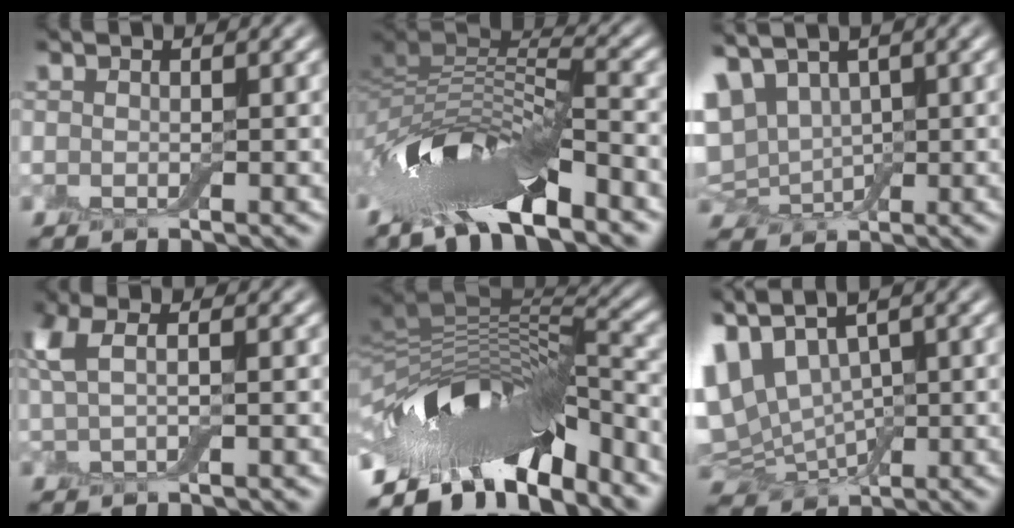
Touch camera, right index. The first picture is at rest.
{"total": 11.2, "force": [-5.4, 4.2, 8.9], "torque": [-0.158, 0.006, -0.103]}
{"total": 6.3, "force": [1.9, 4.4, 4.1], "torque": [-0.105, 0.002, 0.037]}
{"total": 2.7, "force": [0.6, 1.2, 2.4], "torque": [-0.056, 0.007, 0.013]}
{"total": 13.4, "force": [-7.8, 5.2, 9.6], "torque": [-0.160, 0.015, -0.121]}
{"total": 8.7, "force": [3.0, 5.3, 6.3], "torque": [-0.151, 0.005, 0.059]}